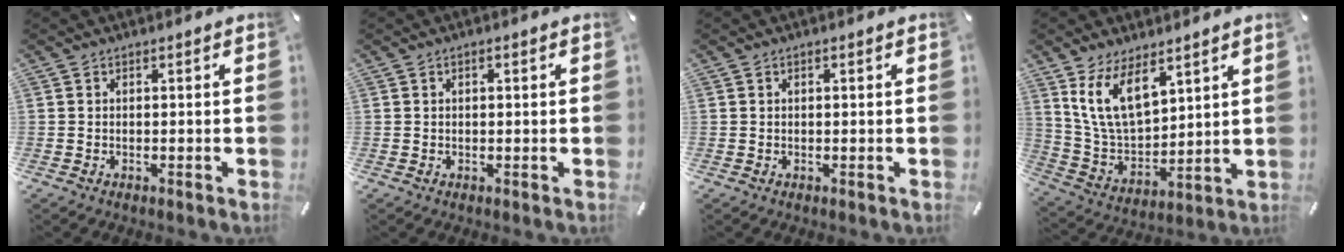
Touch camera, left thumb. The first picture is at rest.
{"total": 1.0, "force": [0.2, 0.6, 0.8], "torque": [-0.015, 0.005, 0.002]}
{"total": 0.6, "force": [0.1, 0.4, 0.5], "torque": [-0.009, 0.003, 0.001]}
{"total": 13.1, "force": [7.9, 7.4, 7.3], "torque": [-0.172, -0.038, 0.149]}